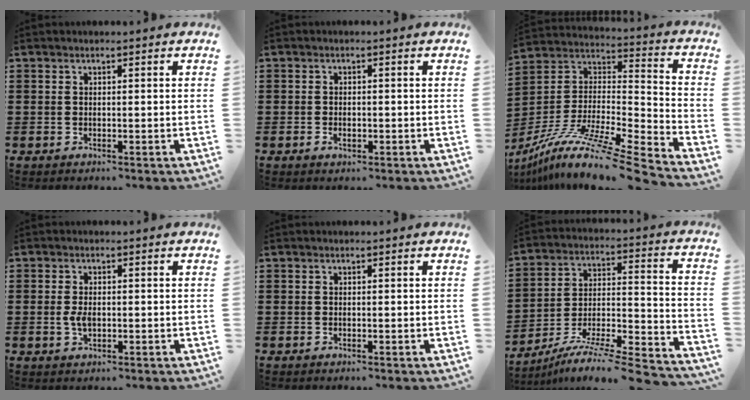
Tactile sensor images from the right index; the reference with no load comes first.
{"total": 1.4, "force": [-0.4, 0.8, 1.0], "torque": [-0.020, 0.002, -0.008]}
{"total": 12.2, "force": [-9.6, -0.1, 7.4], "torque": [-0.137, -0.001, -0.186]}
{"total": 2.5, "force": [-0.2, 1.3, 2.1], "torque": [-0.048, -0.002, -0.006]}
{"total": 0.0}
{"total": 8.7, "force": [-7.6, 0.2, 4.2], "torque": [-0.067, -0.001, -0.155]}